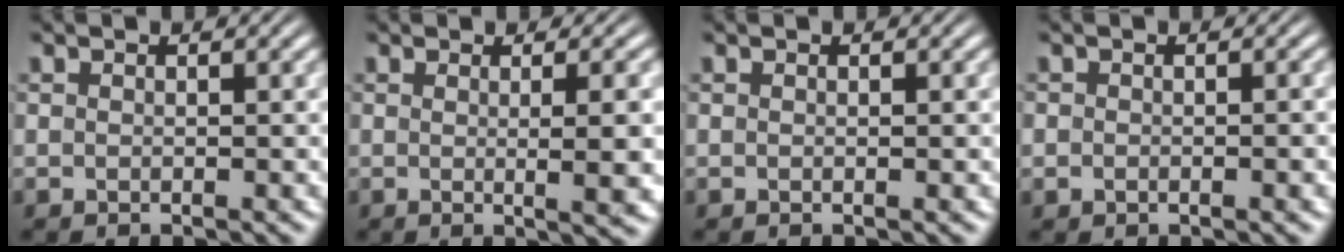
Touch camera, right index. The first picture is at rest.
{"total": 3.1, "force": [0.0, -0.4, 3.1], "torque": [-0.041, -0.004, 0.000]}
{"total": 0.0}
{"total": 0.7, "force": [-0.3, 0.5, 0.4], "torque": [-0.010, -0.001, -0.003]}